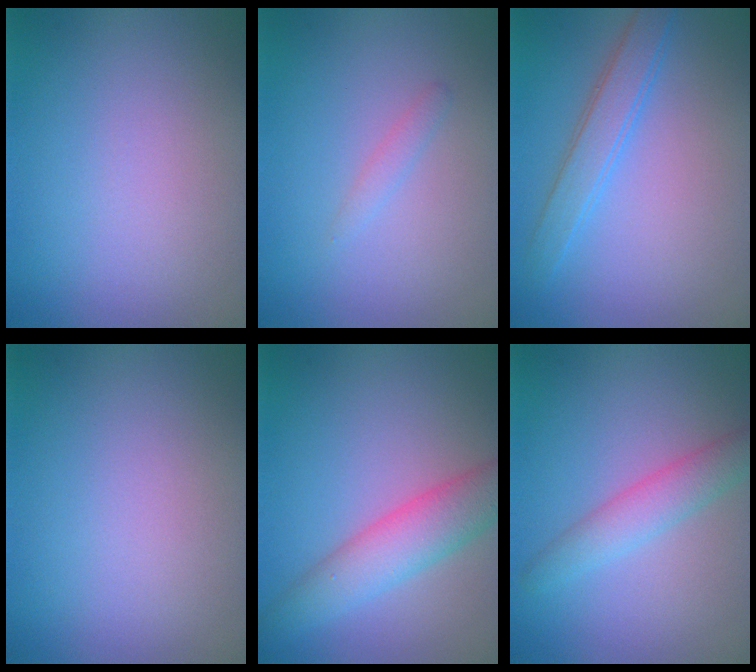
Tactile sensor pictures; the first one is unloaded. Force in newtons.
{"total": 0.9, "press": 0.9, "slide": 0.0}
{"total": 2.8, "press": 2.8, "slide": 0.1}
{"total": 0.0}
{"total": 4.9, "press": 4.9, "slide": 0.1}
{"total": 3.2, "press": 3.2, "slide": 0.1}